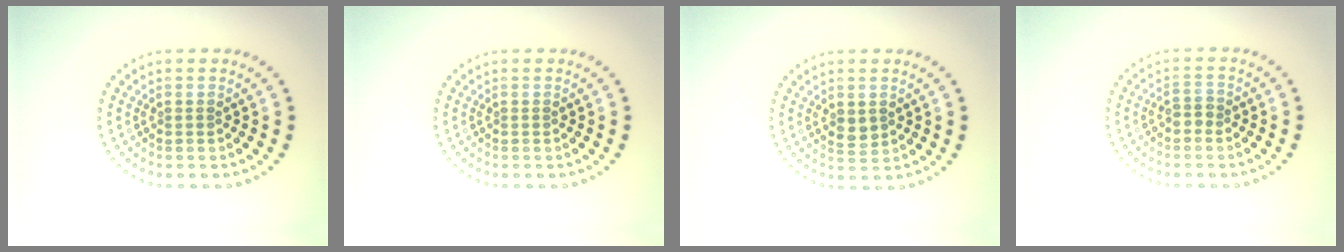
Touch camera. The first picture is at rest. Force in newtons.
{"total": 0.0}
{"total": 1.6, "press": 1.6, "slide": 0.3}
{"total": 1.2, "press": 1.1, "slide": 0.5}